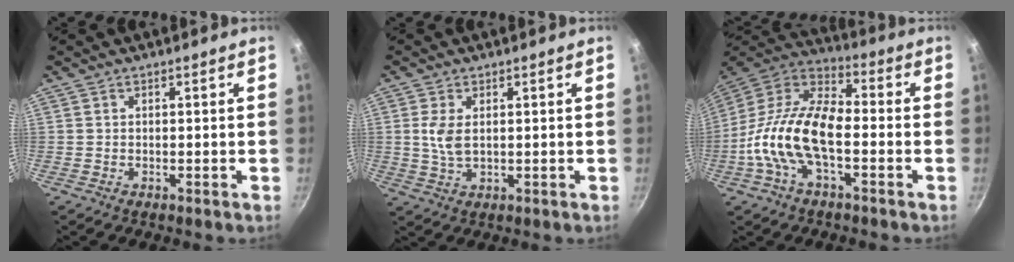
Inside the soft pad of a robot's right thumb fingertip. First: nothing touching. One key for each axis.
{"total": 4.6, "fx": 0.8, "fy": 2.6, "fz": 3.8, "tx": -0.077, "ty": -0.003, "tz": 0.018}
{"total": 17.6, "fx": -3.9, "fy": 8.9, "fz": 14.7, "tx": -0.266, "ty": 0.043, "tz": -0.091}